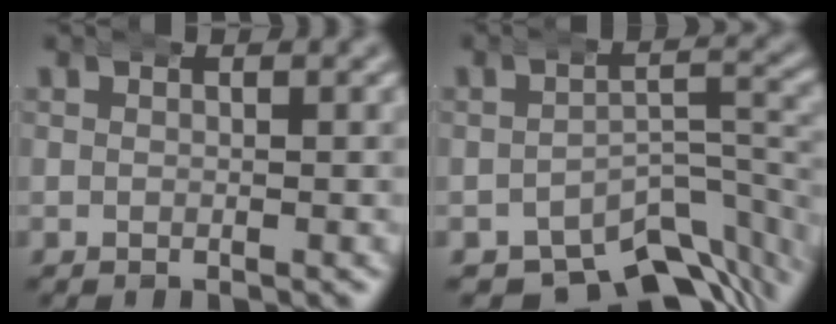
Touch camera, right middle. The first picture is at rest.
{"total": 10.9, "force": [-7.5, 5.1, 6.2], "torque": [-0.060, -0.022, -0.107]}